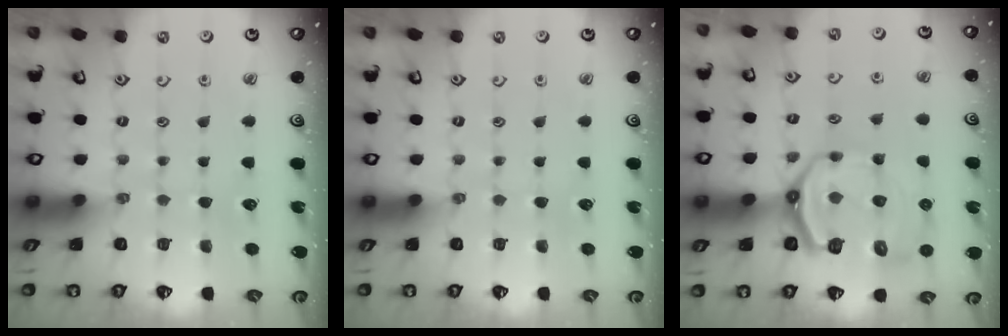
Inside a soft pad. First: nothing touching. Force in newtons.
{"total": 0.0}
{"total": 13.3, "press": 12.7, "slide": 3.9}